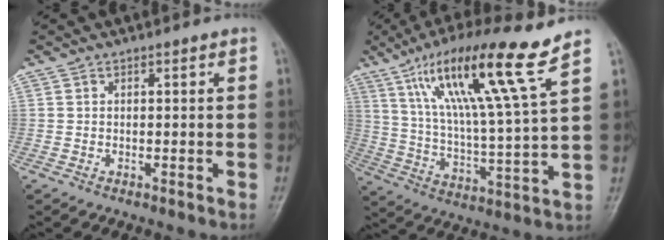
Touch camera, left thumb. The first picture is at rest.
{"total": 18.8, "force": [11.0, 0.9, 15.3], "torque": [-0.263, -0.044, 0.193]}